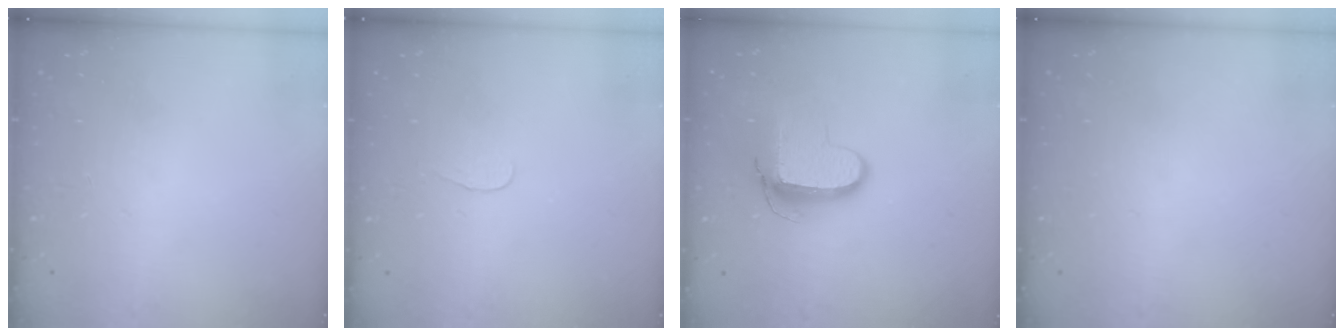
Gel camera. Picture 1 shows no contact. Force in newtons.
{"total": 2.8, "press": 2.7, "slide": 0.3}
{"total": 9.5, "press": 9.5, "slide": 0.8}
{"total": 0.0}